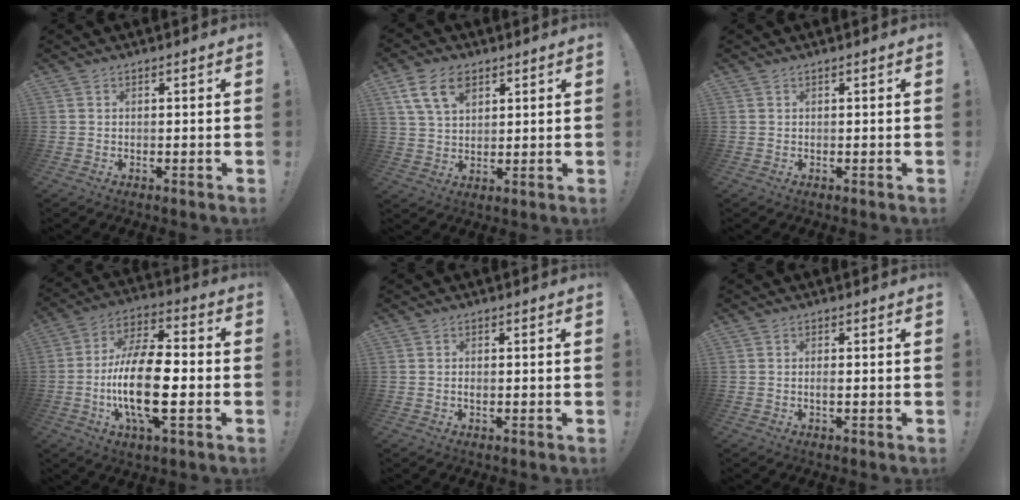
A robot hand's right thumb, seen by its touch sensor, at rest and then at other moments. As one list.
[{"total": 11.1, "force": [5.6, 6.9, 6.7], "torque": [-0.118, -0.012, 0.105]}, {"total": 0.0}, {"total": 19.7, "force": [-3.7, 8.0, 17.6], "torque": [-0.333, 0.000, -0.064]}, {"total": 1.0, "force": [-0.1, 0.4, 0.9], "torque": [-0.017, 0.003, -0.003]}, {"total": 1.4, "force": [-0.3, 0.3, 1.3], "torque": [-0.023, 0.002, -0.005]}]